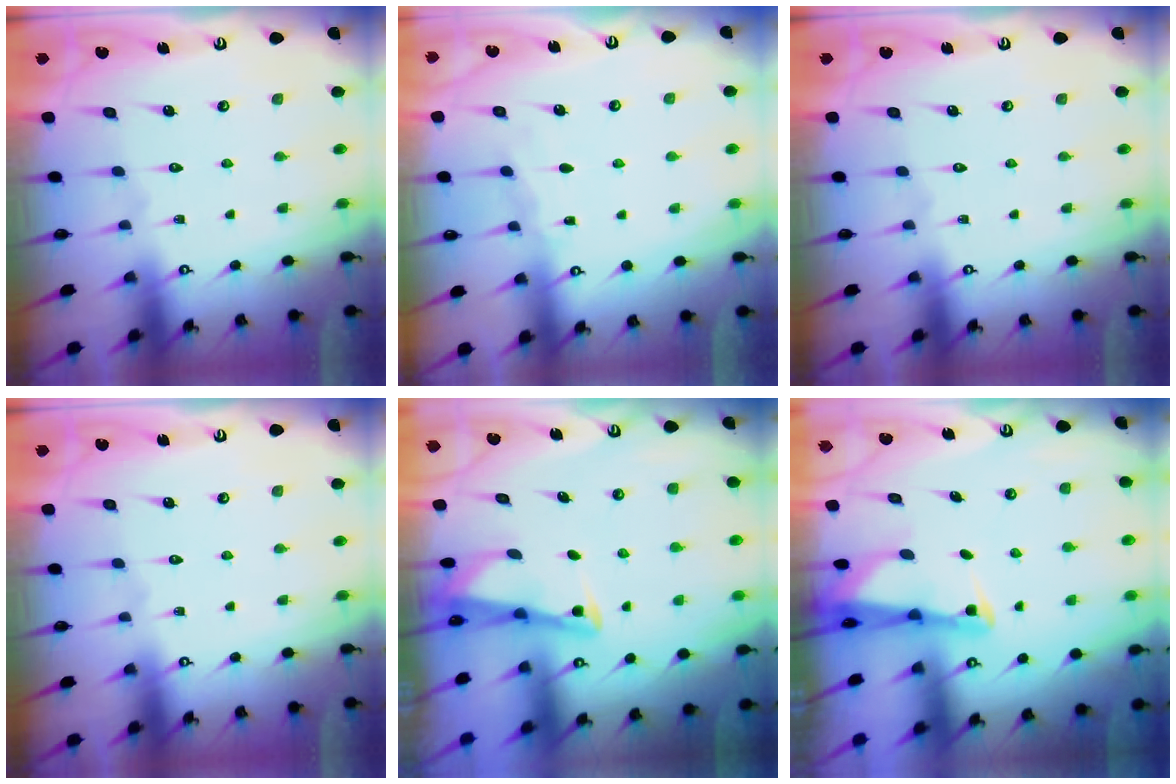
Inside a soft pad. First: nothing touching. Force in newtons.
{"total": 4.7, "press": 4.6, "slide": 0.6}
{"total": 0.0}
{"total": 0.0}
{"total": 3.0, "press": 2.9, "slide": 0.4}
{"total": 2.7, "press": 2.7, "slide": 0.2}